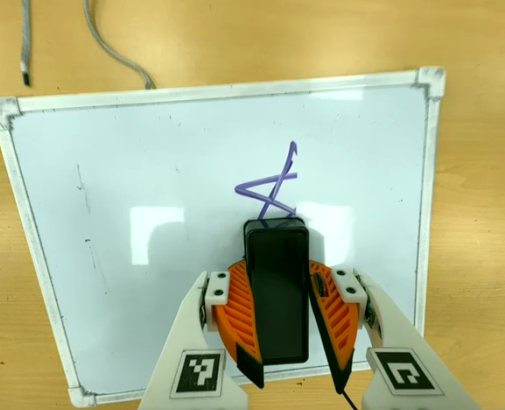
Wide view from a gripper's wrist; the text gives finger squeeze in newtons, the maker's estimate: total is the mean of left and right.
{"total": 11.4, "left": 11.1, "right": 11.7}